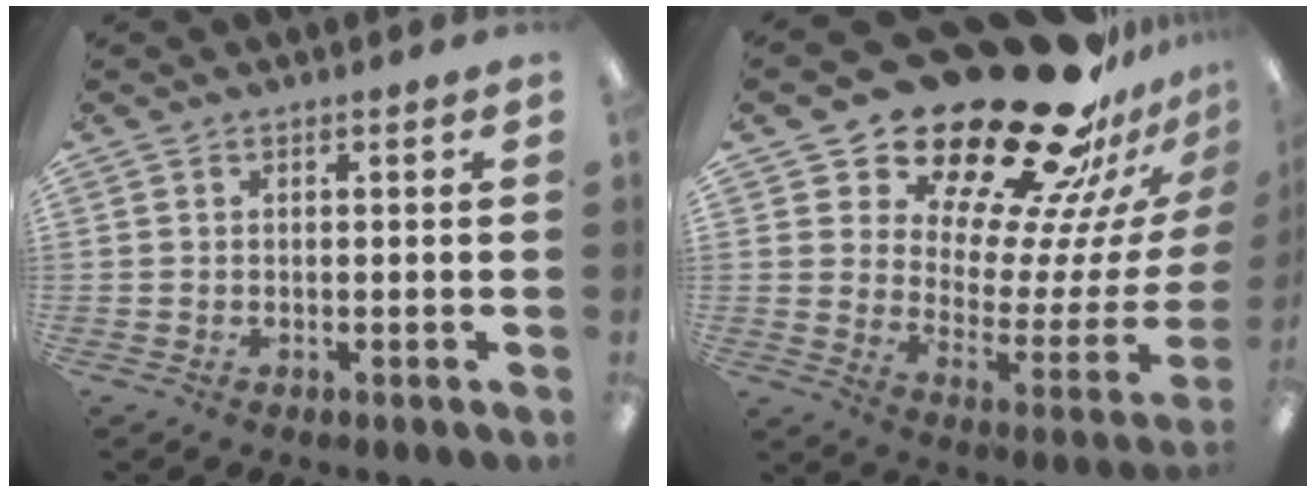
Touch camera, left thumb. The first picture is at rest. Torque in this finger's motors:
{"motor_torque": [1.56, 1.56, 1.47, -1.30, 0.20]}